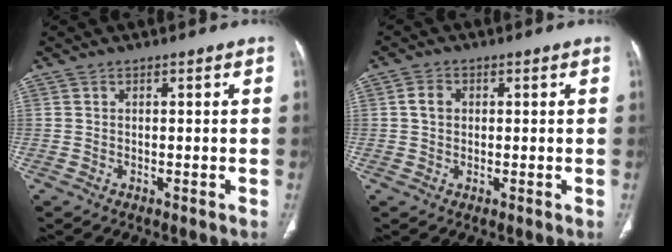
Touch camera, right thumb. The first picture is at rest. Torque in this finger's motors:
{"motor_torque": [0.18, 0.07, 0.37, -0.26, 0.03]}